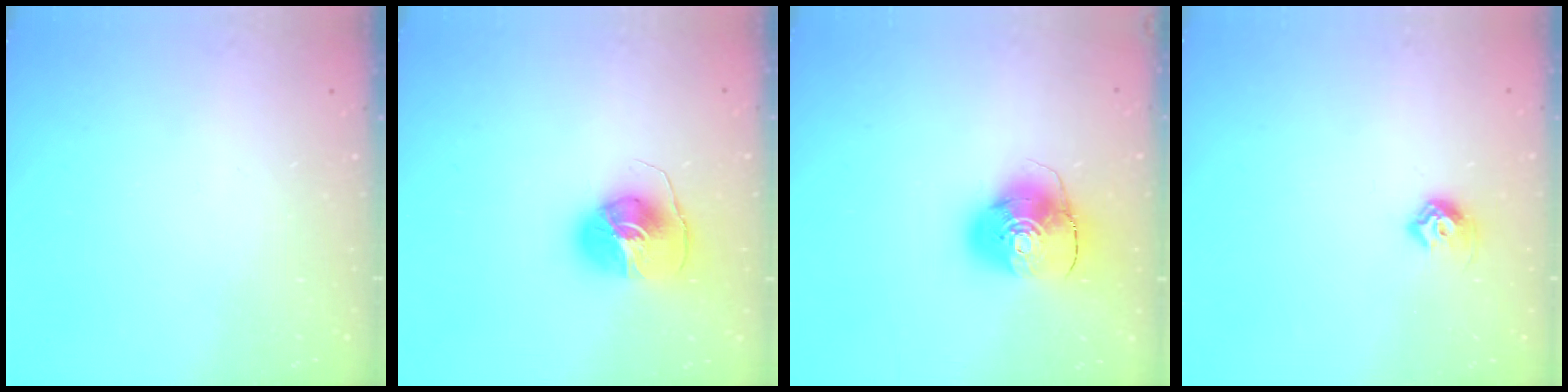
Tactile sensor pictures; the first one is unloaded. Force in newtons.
{"total": 8.6, "press": 8.5, "slide": 0.7}
{"total": 9.3, "press": 9.2, "slide": 1.2}
{"total": 6.4, "press": 6.3, "slide": 0.9}